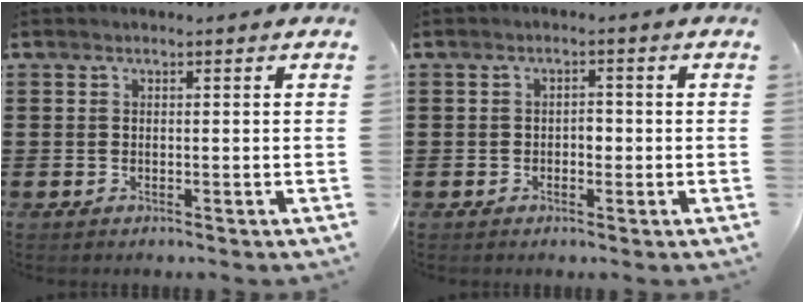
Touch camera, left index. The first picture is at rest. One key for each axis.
{"total": 1.5, "fx": -0.4, "fy": 0.9, "fz": 1.2, "tx": -0.024, "ty": 0.004, "tz": -0.009}